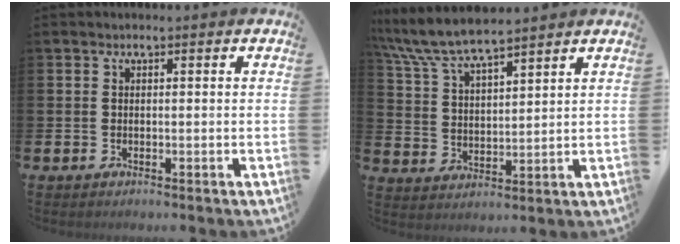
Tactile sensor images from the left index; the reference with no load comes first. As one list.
[{"total": 7.1, "force": [6.8, 0.8, 2.1], "torque": [-0.067, -0.036, 0.119]}]